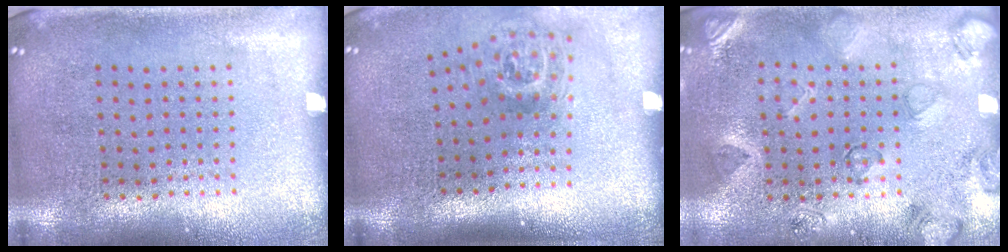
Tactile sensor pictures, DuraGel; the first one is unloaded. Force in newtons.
{"total": 1.8, "press": 1.2, "slide": 1.4}
{"total": 2.6, "press": 1.9, "slide": 1.7}